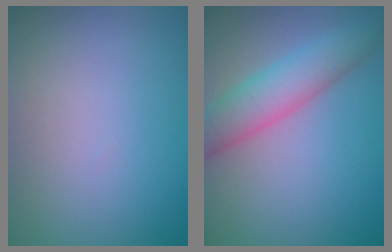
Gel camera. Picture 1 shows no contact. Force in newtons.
{"total": 5.0, "press": 5.0, "slide": 0.2}